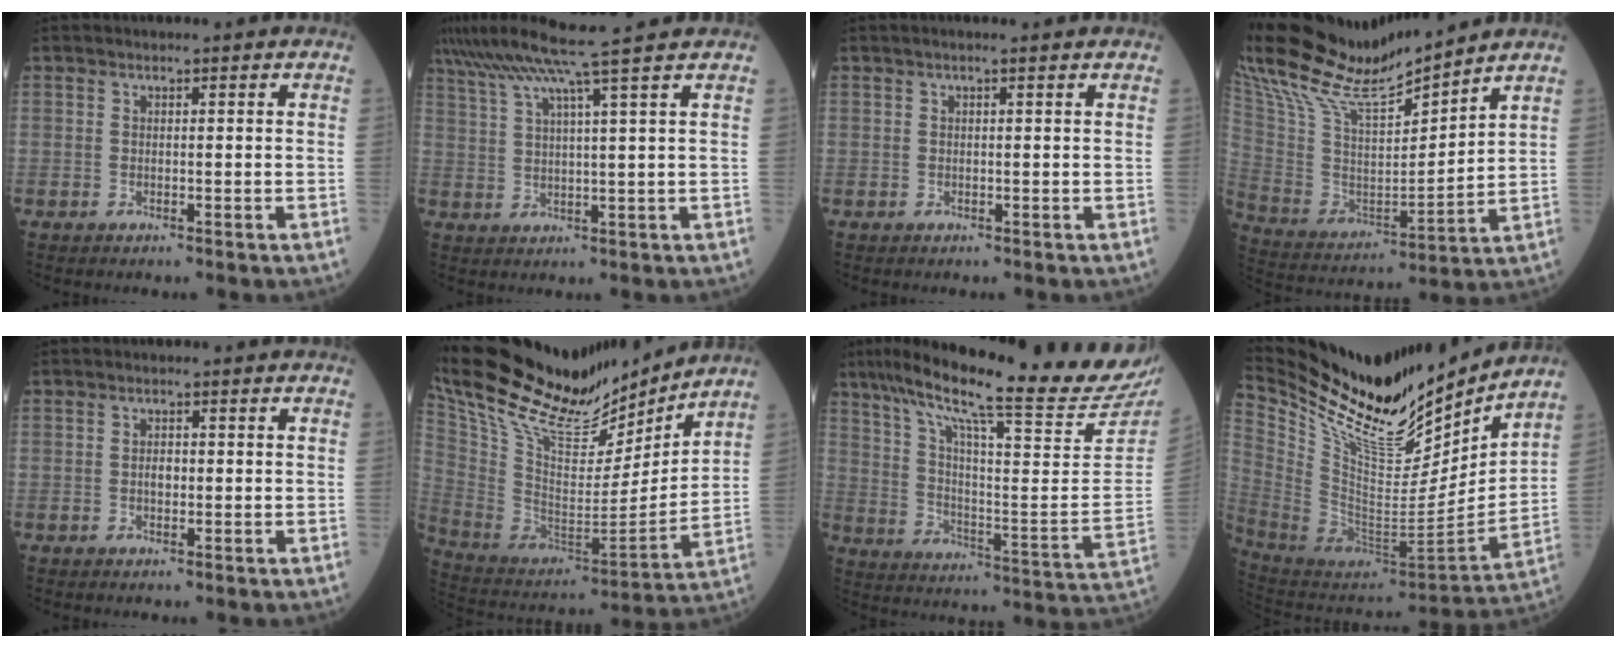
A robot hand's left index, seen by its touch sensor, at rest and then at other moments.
{"total": 10.9, "force": [8.7, -2.6, 6.1], "torque": [-0.107, 0.003, 0.135]}
{"total": 1.7, "force": [1.4, -0.2, 0.9], "torque": [-0.014, 0.011, 0.021]}
{"total": 15.1, "force": [14.1, 0.7, 5.2], "torque": [-0.122, -0.002, 0.278]}
{"total": 1.4, "force": [-0.1, 0.9, 1.1], "torque": [-0.019, 0.002, -0.002]}
{"total": 25.7, "force": [22.4, 5.8, 11.3], "torque": [-0.230, -0.010, 0.374]}
{"total": 27.9, "force": [23.5, 0.5, 15.1], "torque": [-0.250, -0.064, 0.323]}
{"total": 24.7, "force": [21.8, 4.6, 10.7], "torque": [-0.202, -0.046, 0.369]}